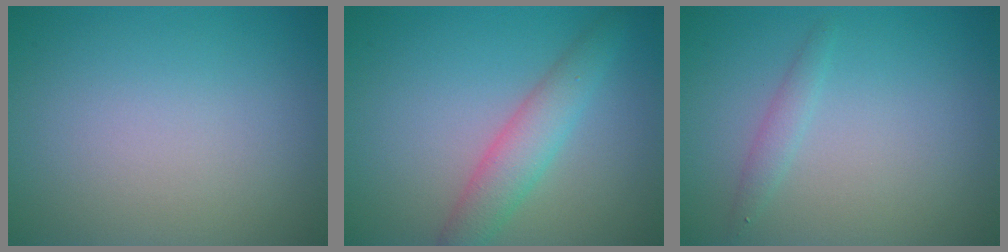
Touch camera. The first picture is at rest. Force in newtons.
{"total": 3.5, "press": 3.5, "slide": 0.1}
{"total": 1.2, "press": 1.2, "slide": 0.0}